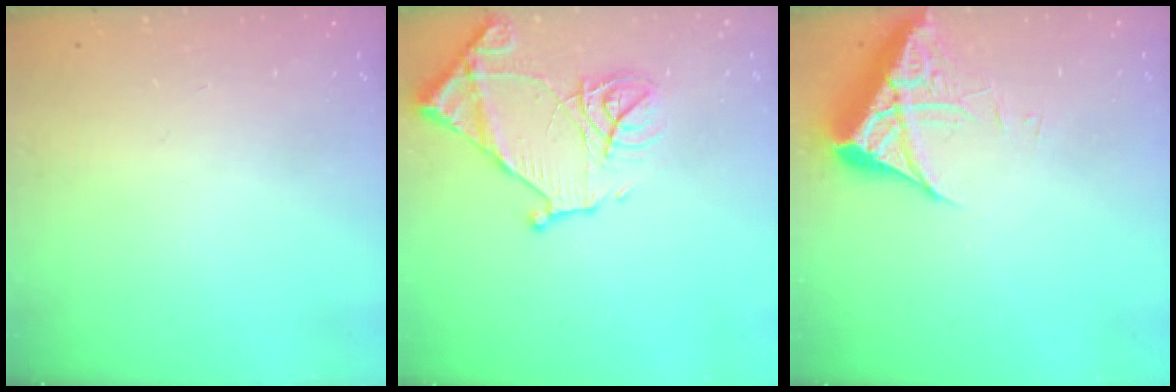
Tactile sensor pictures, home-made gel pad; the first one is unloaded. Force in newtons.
{"total": 15.2, "press": 15.2, "slide": 1.5}
{"total": 6.1, "press": 6.1, "slide": 0.7}